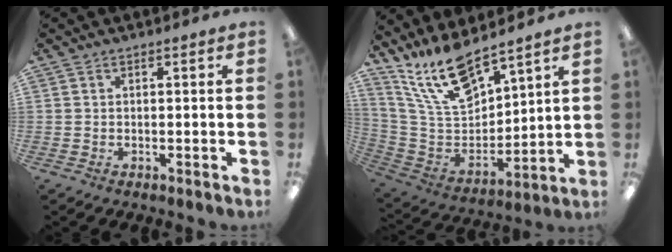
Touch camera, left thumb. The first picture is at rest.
{"total": 16.2, "force": [13.0, 5.5, 7.8], "torque": [-0.174, -0.074, 0.239]}